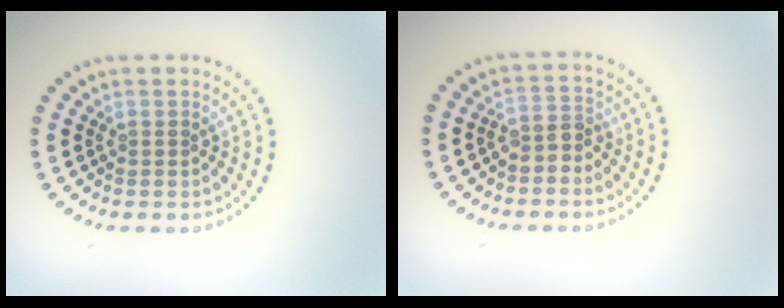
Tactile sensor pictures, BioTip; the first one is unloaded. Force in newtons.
{"total": 1.8, "press": 1.6, "slide": 1.0}